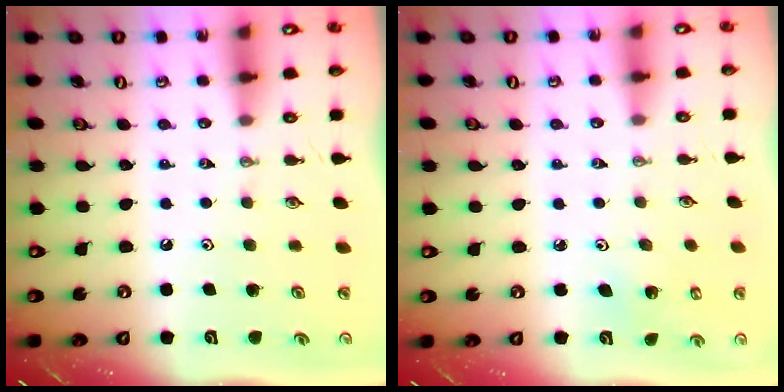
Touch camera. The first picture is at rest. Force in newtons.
{"total": 3.2, "press": 3.2, "slide": 0.2}